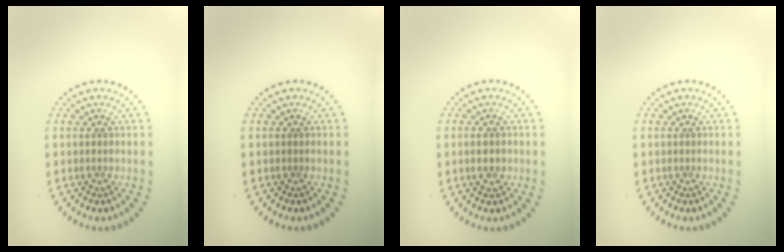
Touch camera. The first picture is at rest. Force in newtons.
{"total": 0.0}
{"total": 1.4, "press": 1.4, "slide": 0.2}
{"total": 0.0}